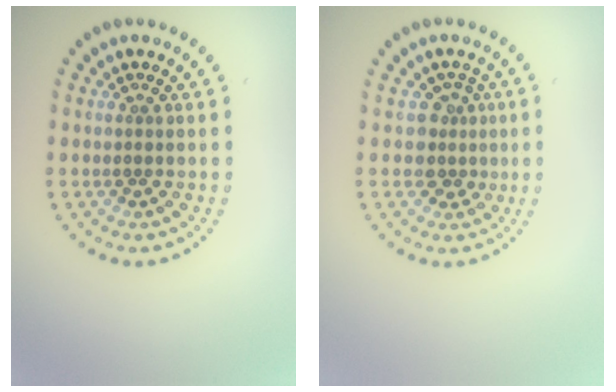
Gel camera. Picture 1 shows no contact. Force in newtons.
{"total": 2.4, "press": 1.9, "slide": 1.5}